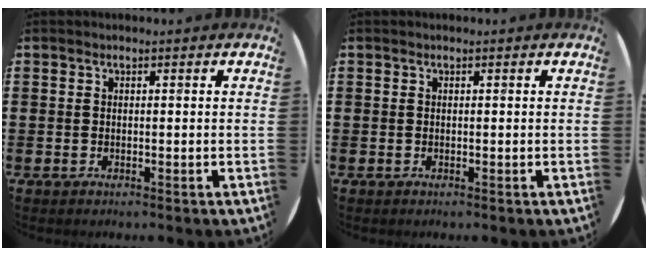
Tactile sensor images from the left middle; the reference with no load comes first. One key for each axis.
{"total": 0.0}